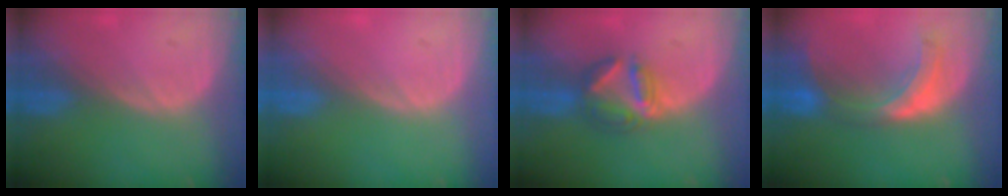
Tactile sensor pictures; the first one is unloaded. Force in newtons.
{"total": 0.0}
{"total": 6.1, "press": 5.4, "slide": 2.7}
{"total": 7.7, "press": 6.9, "slide": 3.5}